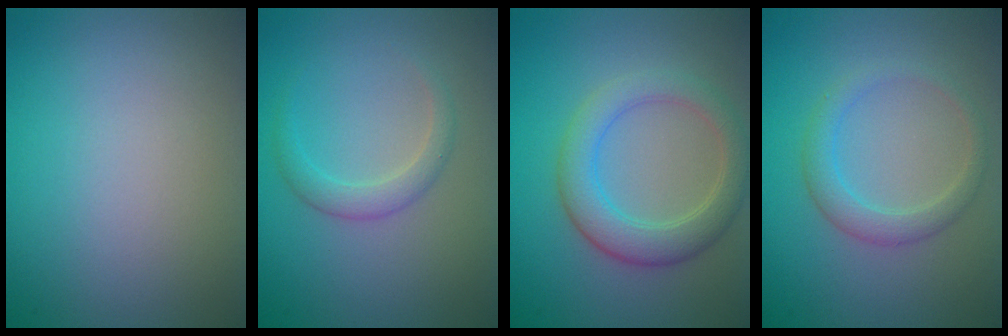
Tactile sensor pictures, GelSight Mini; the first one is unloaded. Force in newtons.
{"total": 1.9, "press": 1.9, "slide": 0.1}
{"total": 4.3, "press": 4.3, "slide": 0.2}
{"total": 2.3, "press": 2.3, "slide": 0.3}